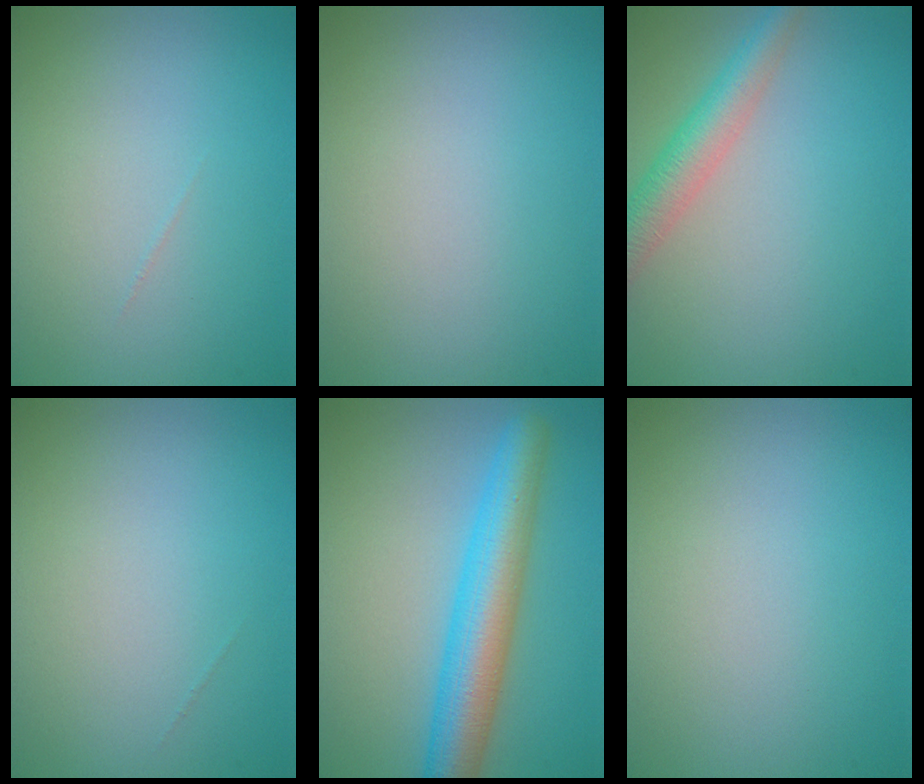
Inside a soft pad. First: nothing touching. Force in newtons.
{"total": 0.0}
{"total": 4.1, "press": 4.1, "slide": 0.1}
{"total": 0.0}
{"total": 7.0, "press": 7.0, "slide": 0.2}
{"total": 0.0}